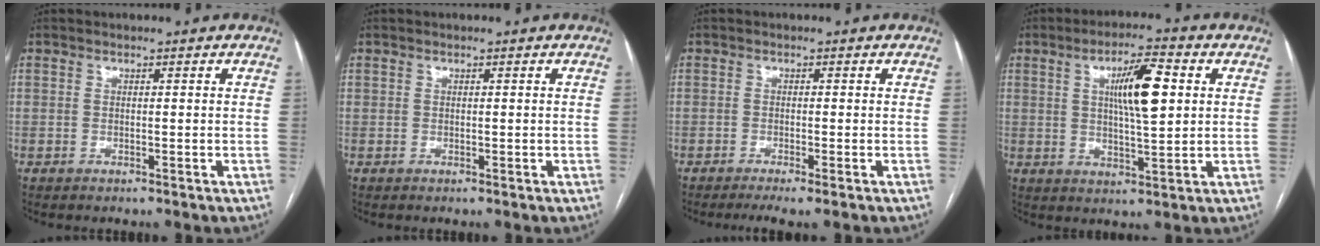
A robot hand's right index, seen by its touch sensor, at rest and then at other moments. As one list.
[{"total": 0.0}, {"total": 3.0, "force": [-1.9, 0.0, 2.2], "torque": [-0.038, -0.009, -0.034]}, {"total": 9.5, "force": [2.4, 1.7, 9.1], "torque": [-0.156, 0.007, 0.041]}]